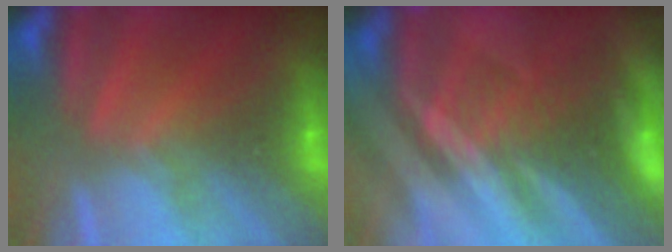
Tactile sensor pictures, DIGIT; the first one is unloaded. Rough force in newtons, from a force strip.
{"total": 2.9}